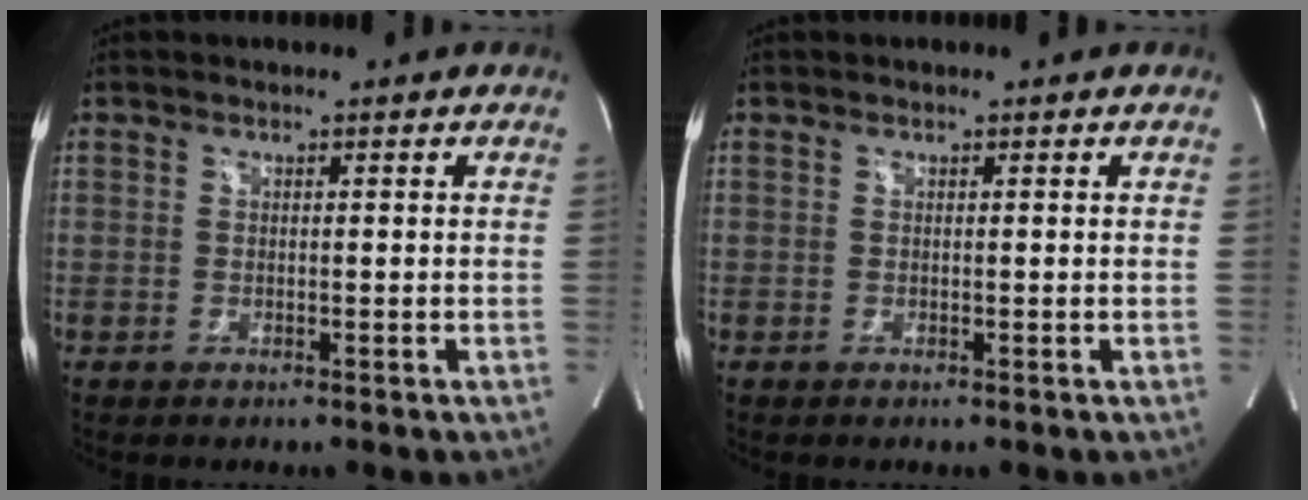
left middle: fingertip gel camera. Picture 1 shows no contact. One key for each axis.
{"total": 0.0}